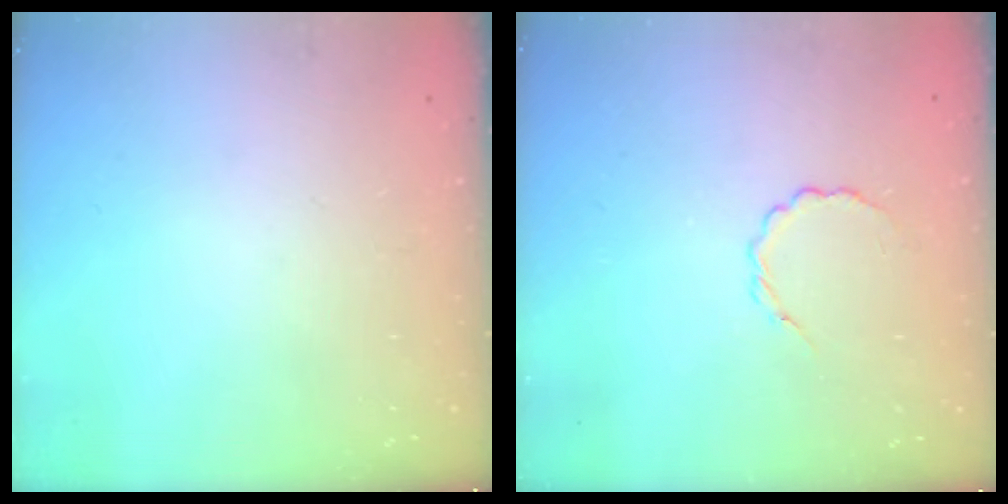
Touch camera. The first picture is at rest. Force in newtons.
{"total": 2.9, "press": 2.7, "slide": 1.0}